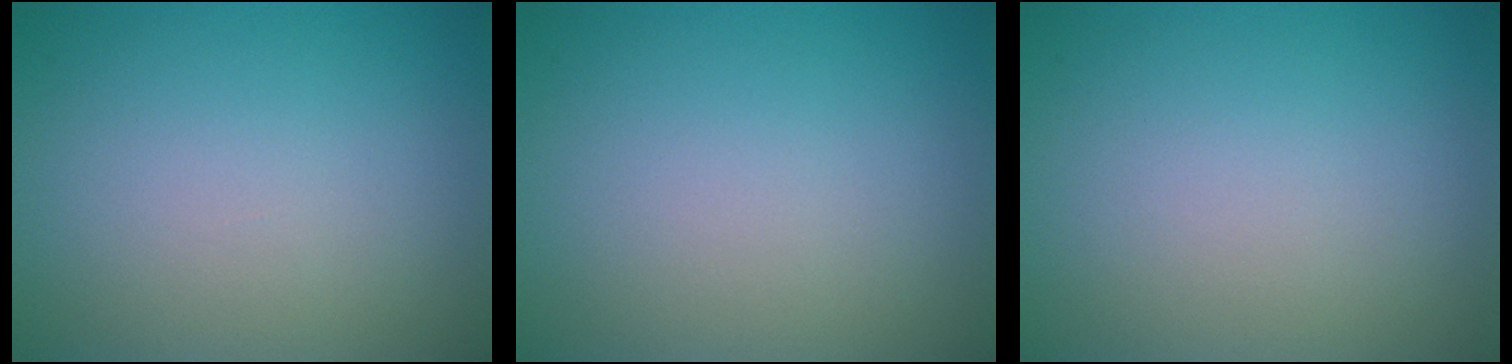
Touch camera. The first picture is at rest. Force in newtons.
{"total": 0.0}
{"total": 0.0}